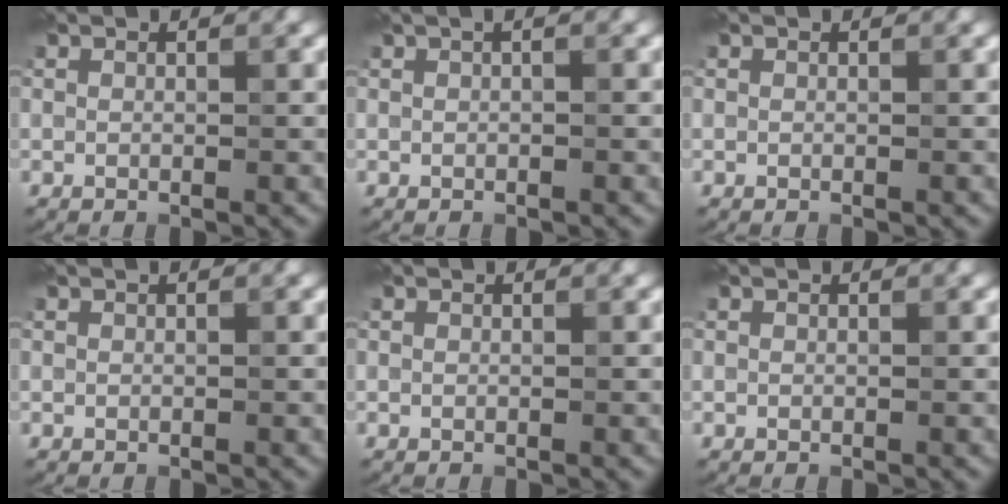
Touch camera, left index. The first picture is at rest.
{"total": 1.0, "force": [0.3, 0.2, 0.9], "torque": [-0.020, 0.002, 0.002]}
{"total": 0.0}
{"total": 0.0}
{"total": 0.0}
{"total": 0.0}